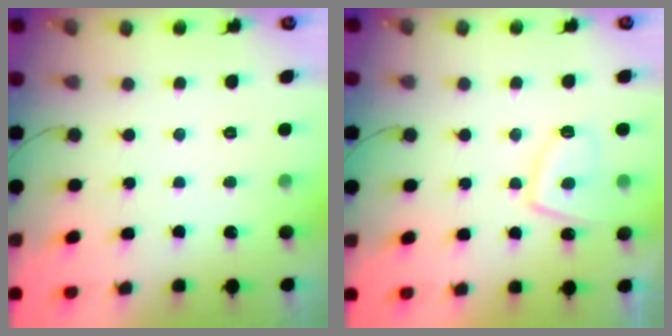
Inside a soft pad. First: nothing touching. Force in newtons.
{"total": 8.9, "press": 8.9, "slide": 1.1}